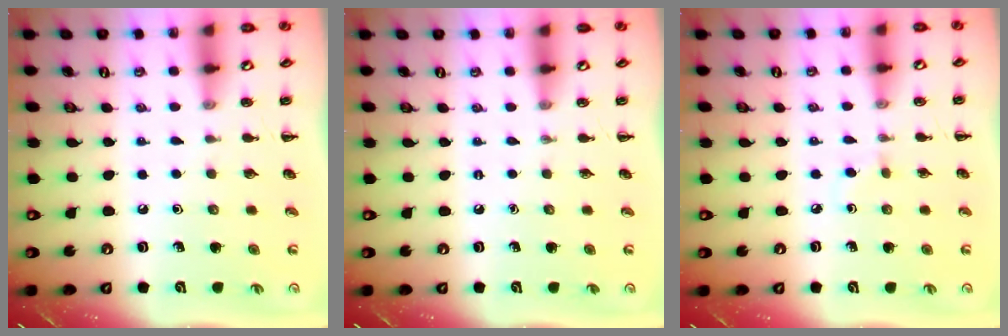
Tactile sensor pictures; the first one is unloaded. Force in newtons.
{"total": 0.0}
{"total": 2.0, "press": 1.8, "slide": 0.9}